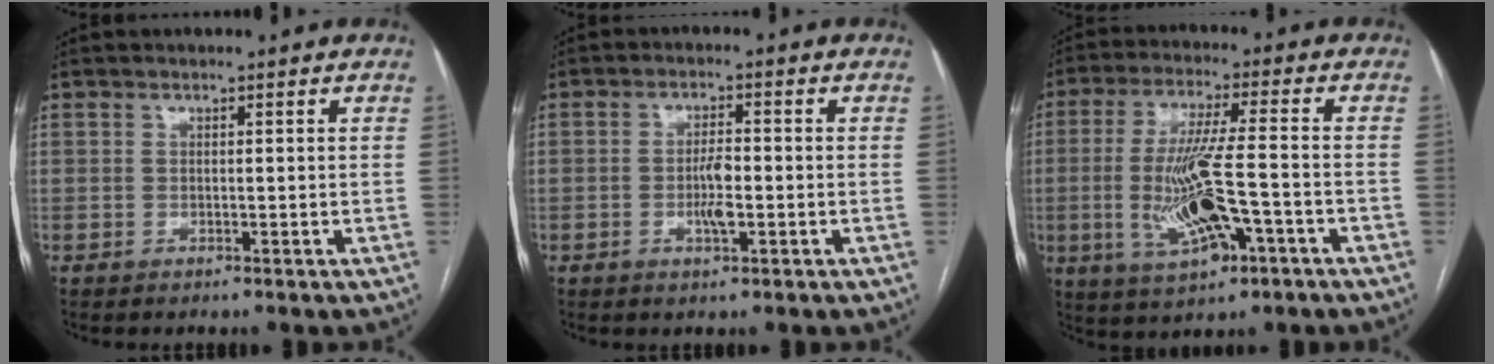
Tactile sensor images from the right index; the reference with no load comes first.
{"total": 3.9, "force": [-0.9, 1.0, 3.7], "torque": [-0.069, 0.000, -0.014]}
{"total": 12.8, "force": [-3.6, 2.3, 12.1], "torque": [-0.241, -0.009, -0.055]}